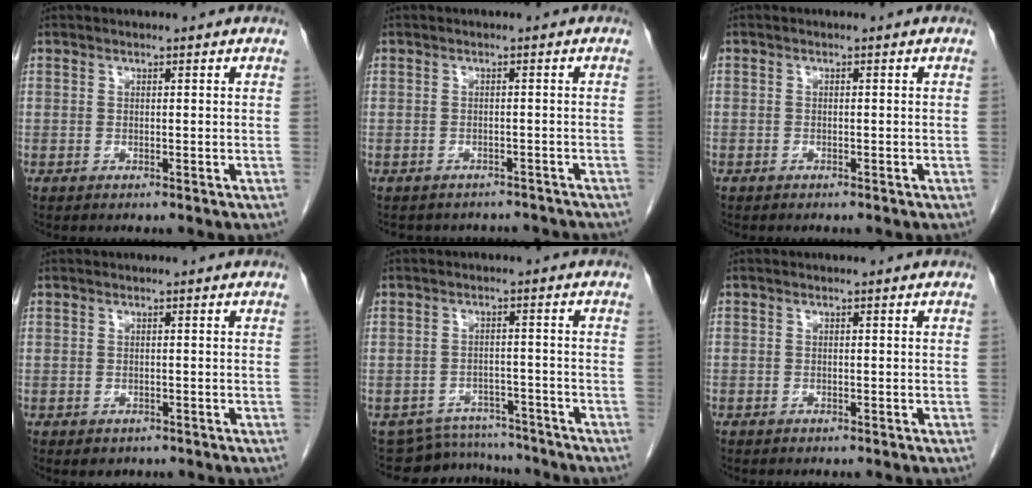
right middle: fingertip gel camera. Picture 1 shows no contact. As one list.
[{"total": 8.3, "force": [-7.5, 3.3, 1.3], "torque": [-0.019, 0.013, -0.077]}, {"total": 0.6, "force": [-0.4, 0.4, 0.1], "torque": [-0.004, 0.002, -0.008]}, {"total": 1.7, "force": [-1.2, 1.2, 0.5], "torque": [-0.008, 0.001, -0.010]}, {"total": 8.7, "force": [-8.5, 2.0, -0.6], "torque": [0.011, 0.017, -0.115]}, {"total": 0.7, "force": [-0.6, 0.4, 0.1], "torque": [-0.004, 0.002, -0.009]}]